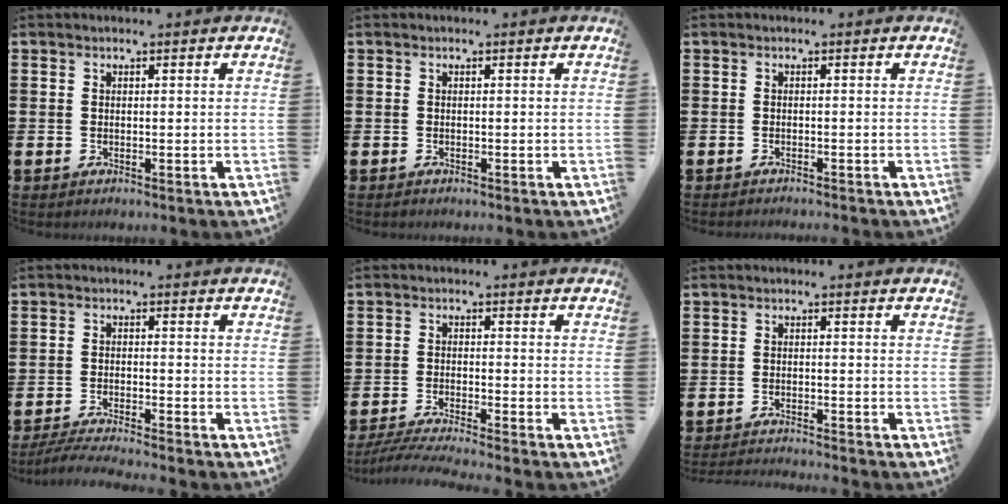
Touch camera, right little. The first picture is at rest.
{"total": 0.0}
{"total": 0.5, "force": [-0.5, -0.1, 0.0], "torque": [0.001, -0.001, -0.011]}
{"total": 3.0, "force": [-2.8, -0.2, 1.1], "torque": [-0.016, -0.001, -0.054]}
{"total": 3.3, "force": [-2.8, -0.2, 1.7], "torque": [-0.025, -0.005, -0.053]}
{"total": 1.5, "force": [-1.5, -0.2, 0.0], "torque": [-0.001, 0.003, -0.031]}